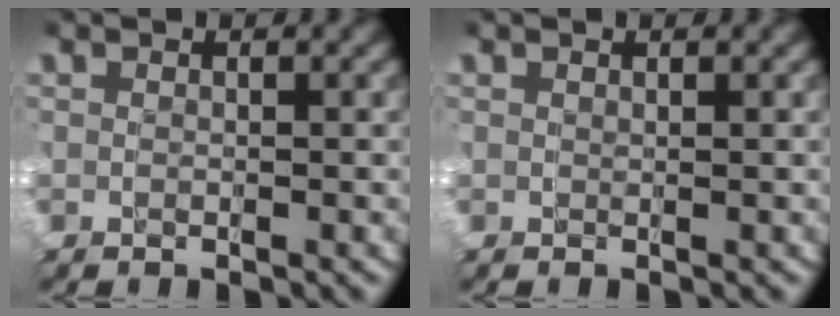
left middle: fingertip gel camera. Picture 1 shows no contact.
{"total": 0.0}